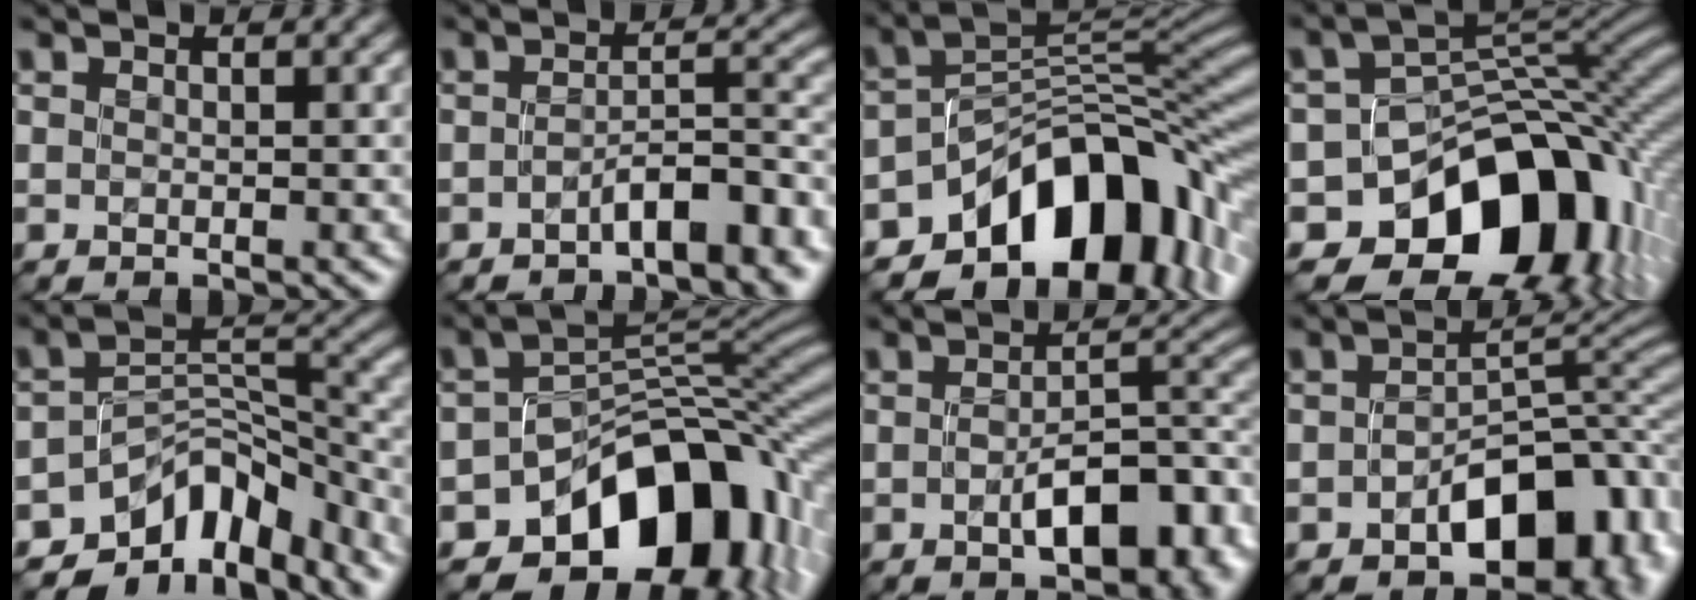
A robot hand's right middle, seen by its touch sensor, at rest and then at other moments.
{"total": 4.7, "force": [-2.4, 1.5, 3.7], "torque": [-0.055, 0.012, -0.040]}
{"total": 12.1, "force": [-6.2, 7.1, 7.5], "torque": [-0.089, 0.000, -0.112]}
{"total": 13.4, "force": [-6.0, 9.6, 7.1], "torque": [-0.084, -0.007, -0.103]}
{"total": 7.8, "force": [-6.0, 3.8, 3.3], "torque": [-0.025, -0.006, -0.102]}
{"total": 12.1, "force": [-5.4, 7.7, 7.6], "torque": [-0.089, -0.004, -0.091]}
{"total": 7.6, "force": [-2.1, 3.3, 6.5], "torque": [-0.093, 0.005, -0.030]}
{"total": 9.3, "force": [-3.3, 5.3, 6.9], "torque": [-0.083, 0.005, -0.052]}